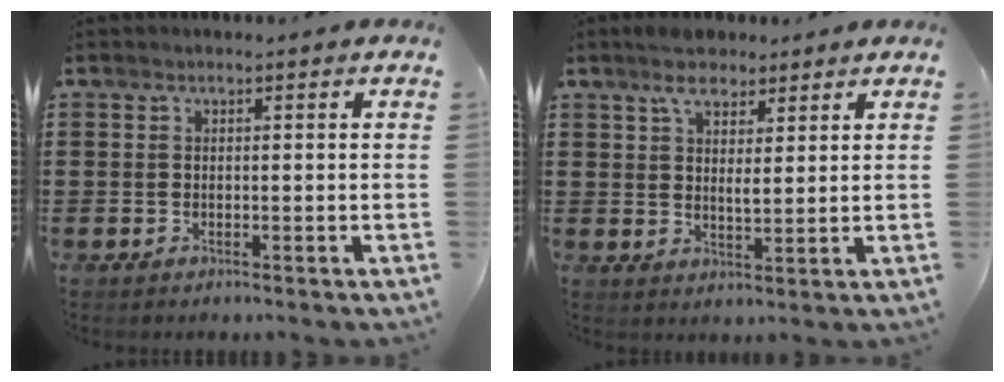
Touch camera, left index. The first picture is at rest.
{"total": 5.7, "force": [3.9, 2.7, 3.1], "torque": [-0.059, -0.002, 0.067]}